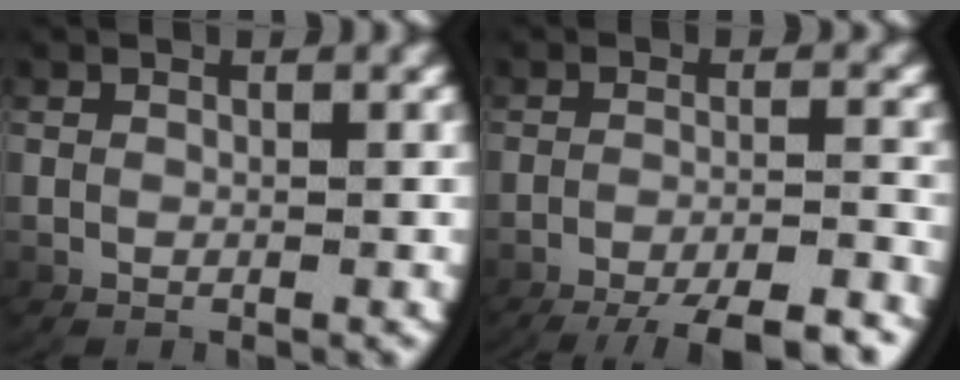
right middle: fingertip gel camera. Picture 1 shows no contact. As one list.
[{"total": 8.5, "force": [-6.9, 2.4, 4.3], "torque": [-0.060, -0.016, -0.099]}]